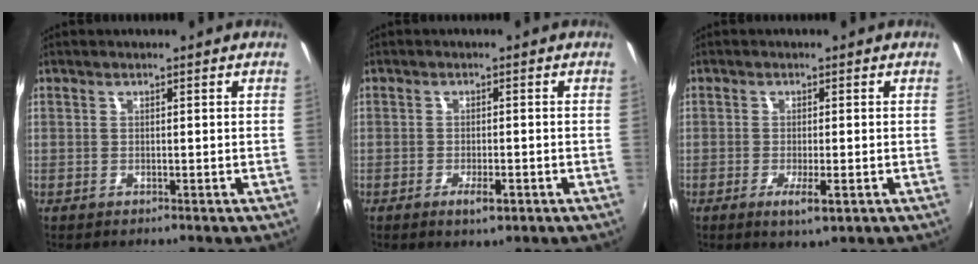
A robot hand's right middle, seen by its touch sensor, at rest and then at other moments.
{"total": 3.1, "force": [-1.5, 0.8, 2.5], "torque": [-0.051, -0.006, -0.025]}
{"total": 3.7, "force": [-1.4, 0.6, 3.4], "torque": [-0.066, -0.011, -0.022]}